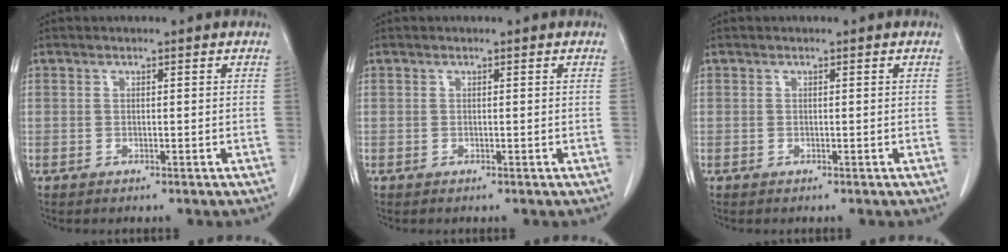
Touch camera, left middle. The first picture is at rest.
{"total": 0.0}
{"total": 0.0}